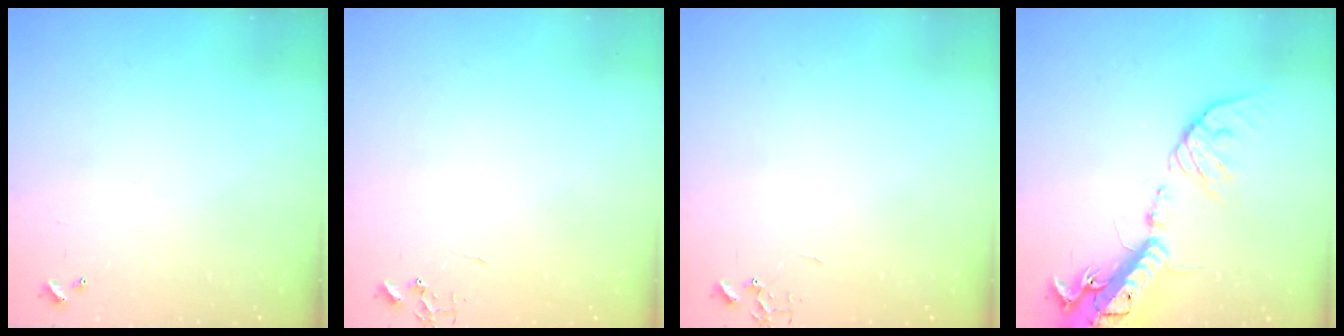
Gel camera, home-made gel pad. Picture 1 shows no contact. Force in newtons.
{"total": 0.0}
{"total": 0.0}
{"total": 21.1, "press": 20.7, "slide": 4.1}